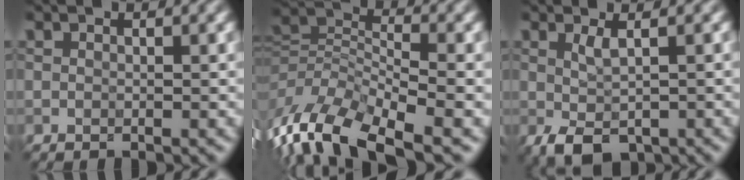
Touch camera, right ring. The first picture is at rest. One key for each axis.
{"total": 9.8, "fx": -6.9, "fy": 3.1, "fz": 6.3, "tx": -0.128, "ty": 0.005, "tz": -0.126}
{"total": 2.0, "fx": -1.1, "fy": 0.3, "fz": 1.7, "tx": -0.041, "ty": 0.001, "tz": -0.002}